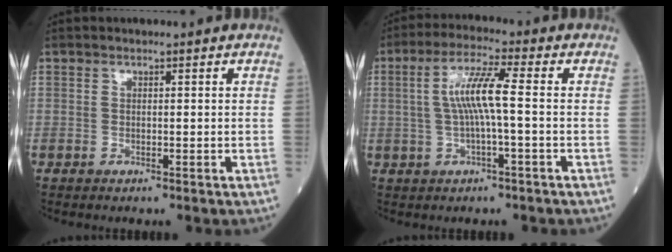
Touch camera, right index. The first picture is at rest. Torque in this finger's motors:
{"motor_torque": [1.04, -0.03, 0.60, 0.16]}